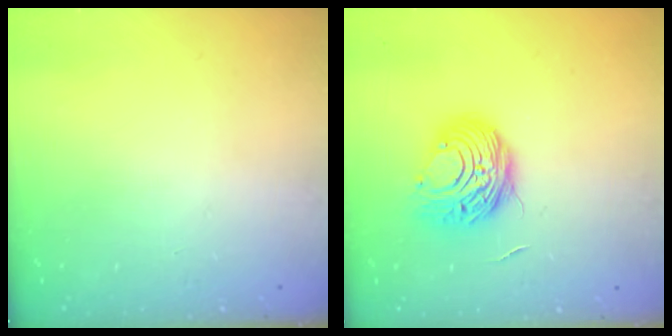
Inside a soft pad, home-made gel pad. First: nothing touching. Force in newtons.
{"total": 10.0, "press": 10.0, "slide": 0.8}